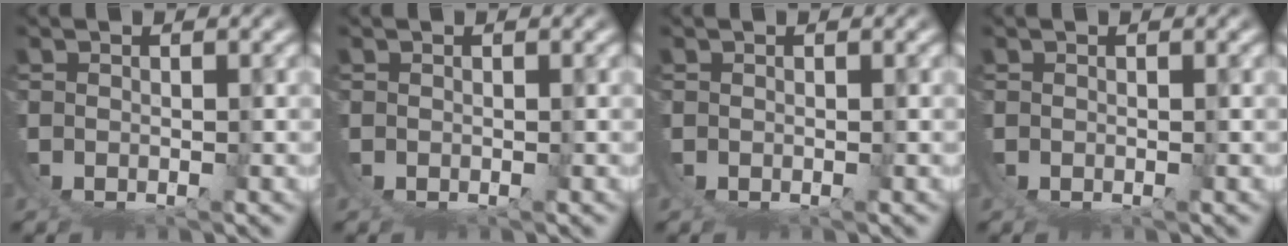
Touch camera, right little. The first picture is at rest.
{"total": 0.0}
{"total": 0.0}
{"total": 0.0}